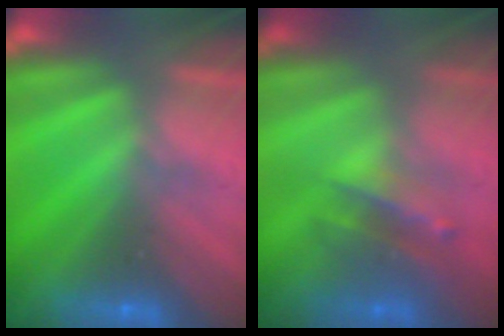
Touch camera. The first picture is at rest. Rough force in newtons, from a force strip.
{"total": 2.5}